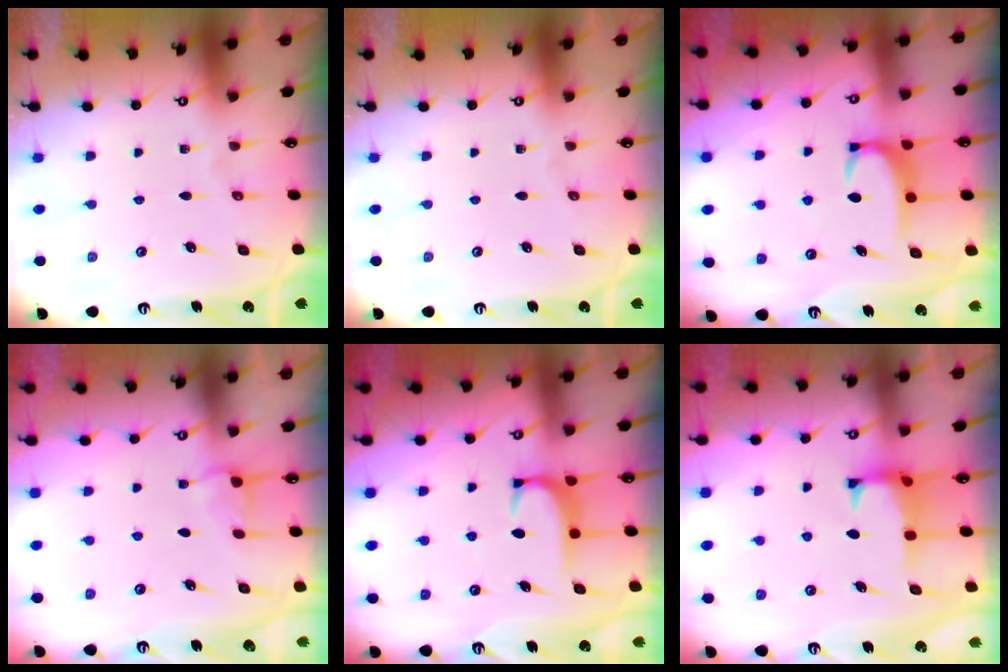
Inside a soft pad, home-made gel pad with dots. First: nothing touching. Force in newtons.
{"total": 0.0}
{"total": 3.5, "press": 3.5, "slide": 0.4}
{"total": 1.7, "press": 1.6, "slide": 0.8}
{"total": 1.8, "press": 1.7, "slide": 0.5}
{"total": 1.1, "press": 0.8, "slide": 0.8}